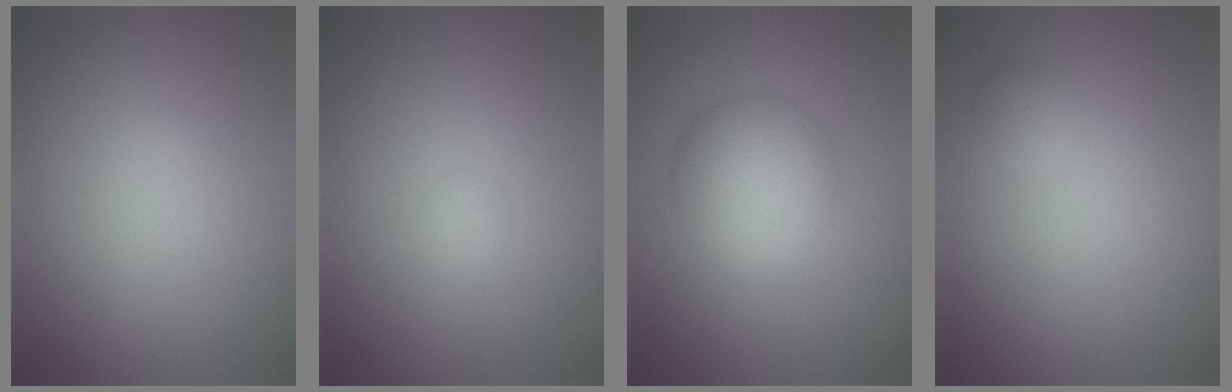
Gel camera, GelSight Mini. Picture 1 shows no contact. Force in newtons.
{"total": 0.6, "press": 0.6, "slide": 0.0}
{"total": 5.5, "press": 5.5, "slide": 0.2}
{"total": 0.9, "press": 0.9, "slide": 0.0}